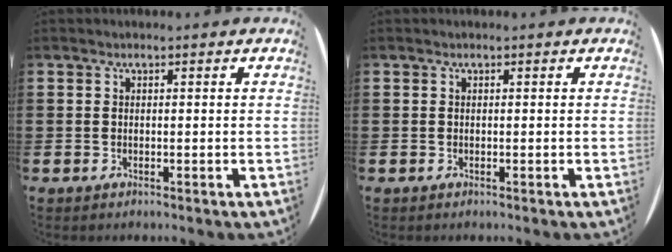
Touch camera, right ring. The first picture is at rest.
{"total": 0.0}